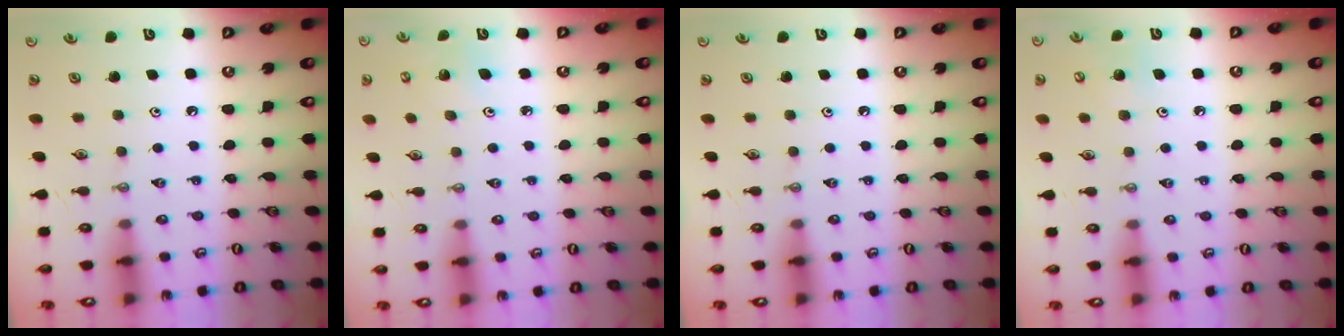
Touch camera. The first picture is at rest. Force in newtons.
{"total": 4.2, "press": 4.1, "slide": 0.9}
{"total": 0.0}
{"total": 7.1, "press": 7.1, "slide": 0.9}